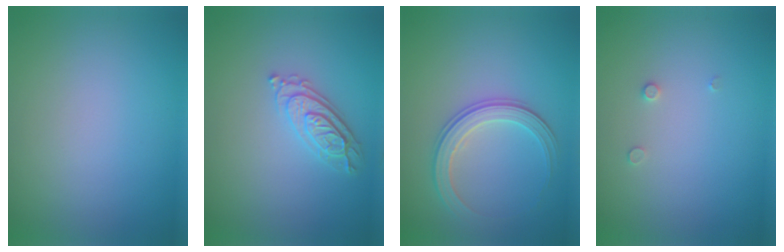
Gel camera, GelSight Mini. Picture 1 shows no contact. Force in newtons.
{"total": 2.9, "press": 2.7, "slide": 1.0}
{"total": 2.9, "press": 2.8, "slide": 0.5}
{"total": 0.6, "press": 0.6, "slide": 0.2}